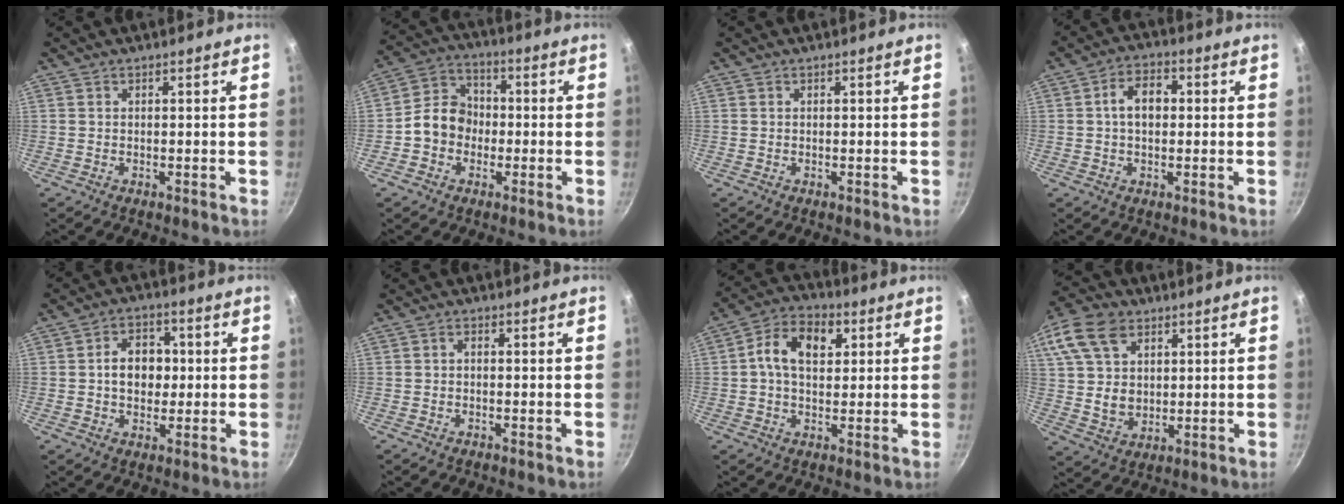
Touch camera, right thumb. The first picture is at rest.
{"total": 9.0, "force": [-1.6, 7.7, 4.5], "torque": [-0.043, 0.031, -0.044]}
{"total": 0.0}
{"total": 6.7, "force": [0.6, 4.5, 4.9], "torque": [-0.062, 0.018, 0.003]}
{"total": 8.4, "force": [0.4, 6.4, 5.4], "torque": [-0.049, 0.012, 0.000]}
{"total": 1.0, "force": [-0.4, 0.7, 0.7], "torque": [-0.013, 0.008, -0.008]}
{"total": 10.6, "force": [2.4, 7.1, 7.5], "torque": [-0.108, 0.016, 0.023]}
{"total": 19.6, "force": [8.2, 14.1, 10.9], "torque": [-0.236, 0.012, 0.156]}